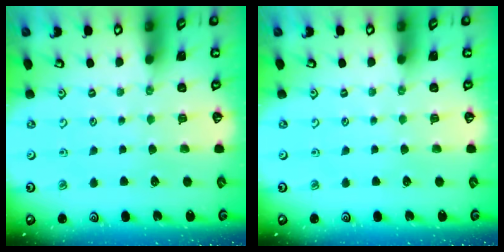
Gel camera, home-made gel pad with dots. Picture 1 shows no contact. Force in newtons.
{"total": 0.0}